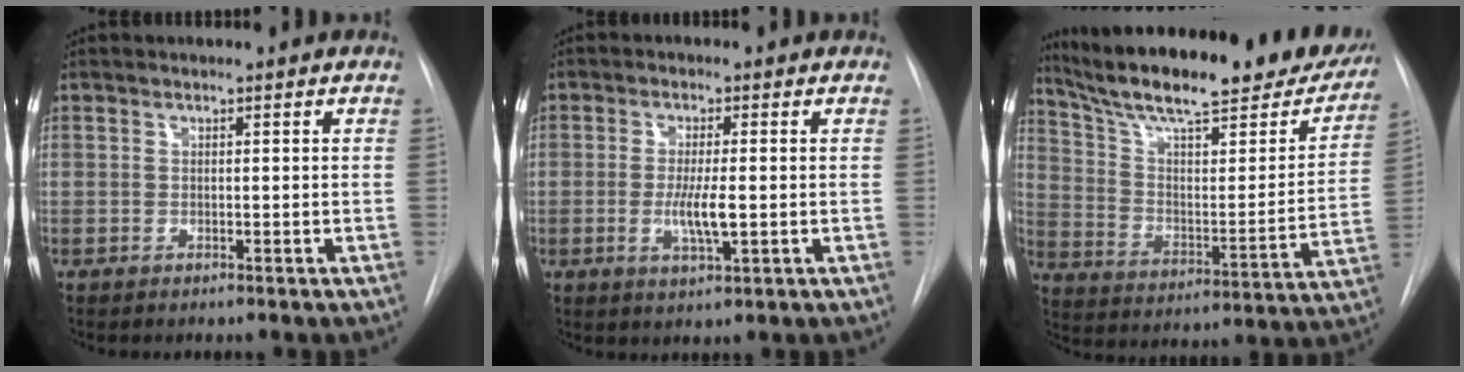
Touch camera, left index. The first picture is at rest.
{"total": 4.7, "force": [-0.8, 0.7, 4.6], "torque": [-0.091, -0.013, -0.013]}
{"total": 29.9, "force": [24.9, 5.7, 15.7], "torque": [-0.242, -0.040, 0.344]}